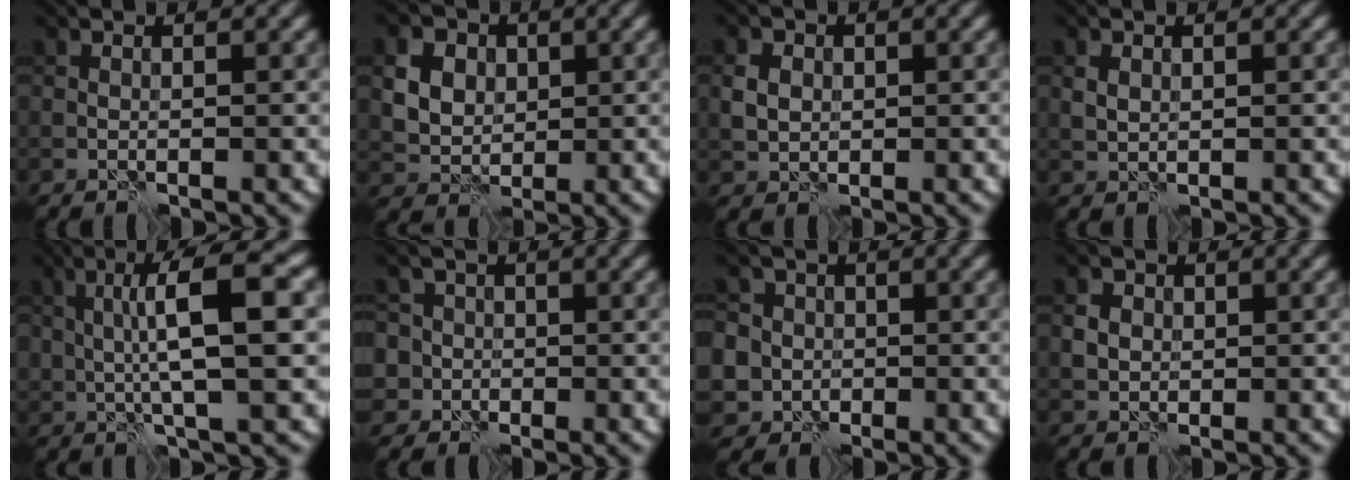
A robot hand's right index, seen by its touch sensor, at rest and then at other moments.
{"total": 10.4, "force": [3.9, 8.3, 4.9], "torque": [-0.097, 0.030, 0.055]}
{"total": 2.2, "force": [0.2, 1.9, 1.1], "torque": [-0.023, 0.001, 0.001]}
{"total": 1.1, "force": [0.3, 0.8, 0.7], "torque": [-0.017, 0.000, 0.007]}
{"total": 7.9, "force": [1.3, 1.9, 7.5], "torque": [-0.128, 0.013, 0.018]}
{"total": 6.0, "force": [0.2, 5.7, 1.9], "torque": [-0.026, 0.031, -0.033]}
{"total": 7.5, "force": [-0.6, 7.2, 2.0], "torque": [-0.044, 0.015, -0.039]}
{"total": 2.0, "force": [0.1, 1.8, 0.8], "torque": [-0.015, 0.000, 0.003]}